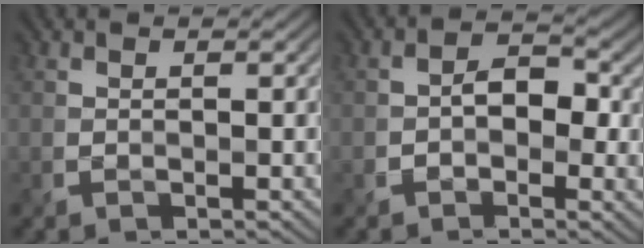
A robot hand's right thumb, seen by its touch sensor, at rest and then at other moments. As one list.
[{"total": 3.9, "force": [-0.5, 2.9, 2.5], "torque": [-0.032, -0.003, -0.009]}]